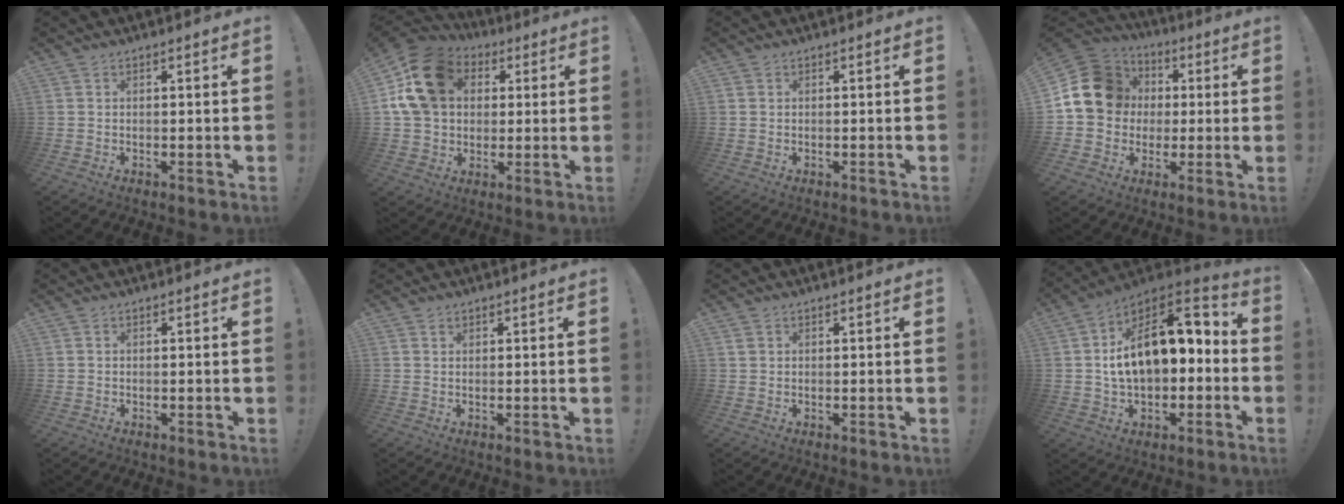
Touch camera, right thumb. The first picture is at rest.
{"total": 19.1, "force": [5.2, 14.9, 10.8], "torque": [-0.187, -0.010, 0.107]}
{"total": 0.6, "force": [-0.2, 0.5, 0.0], "torque": [-0.006, 0.004, -0.002]}
{"total": 17.1, "force": [2.5, 14.8, 8.2], "torque": [-0.136, 0.006, 0.060]}
{"total": 0.0}
{"total": 1.0, "force": [0.8, 0.5, 0.2], "torque": [-0.003, 0.000, 0.015]}
{"total": 1.3, "force": [0.7, 0.9, 0.7], "torque": [-0.022, 0.006, 0.015]}
{"total": 18.4, "force": [3.2, 10.7, 14.6], "torque": [-0.225, -0.007, 0.062]}